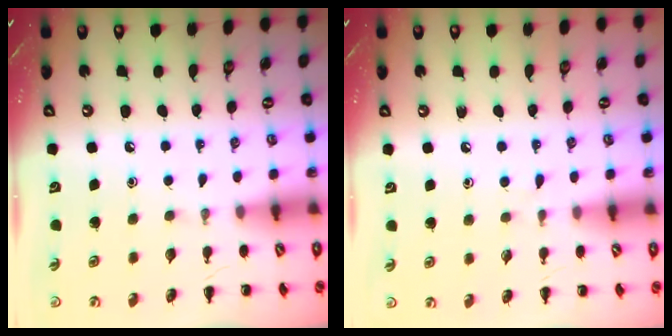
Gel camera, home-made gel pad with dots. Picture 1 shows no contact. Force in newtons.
{"total": 2.5, "press": 2.1, "slide": 1.3}